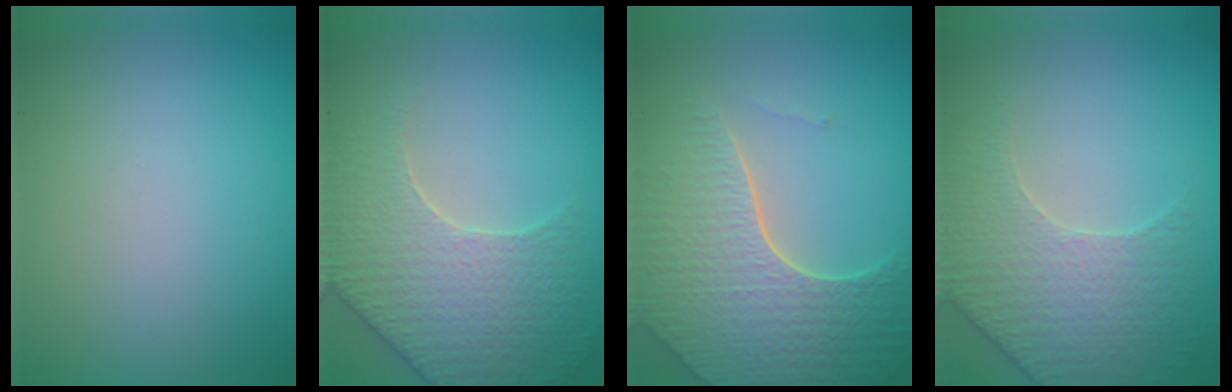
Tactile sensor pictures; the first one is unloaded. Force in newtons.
{"total": 5.7, "press": 5.2, "slide": 2.1}
{"total": 8.2, "press": 5.8, "slide": 5.8}
{"total": 3.5, "press": 3.3, "slide": 0.9}